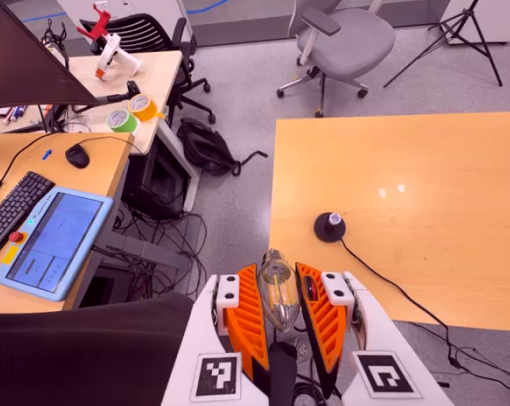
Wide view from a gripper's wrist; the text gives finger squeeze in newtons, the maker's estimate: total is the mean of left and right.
{"total": 13.1, "left": 14.0, "right": 12.2}